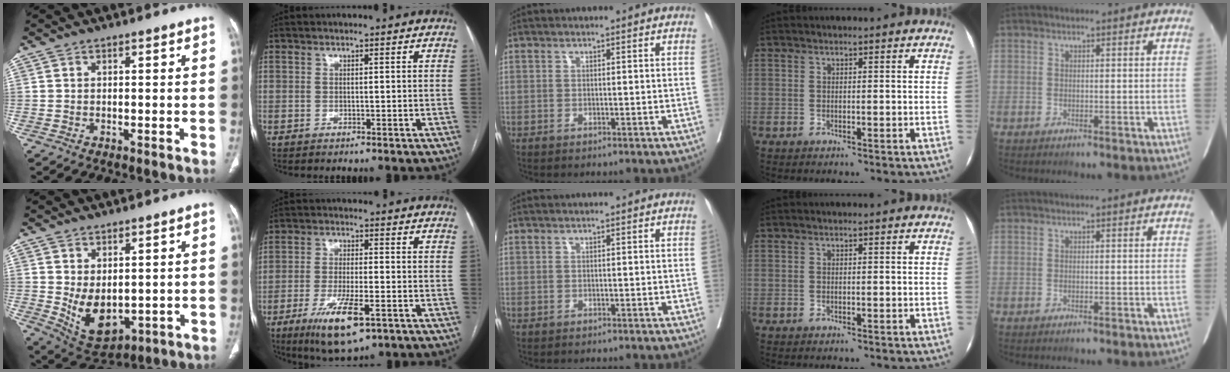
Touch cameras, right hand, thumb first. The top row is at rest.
{"thumb": {"total": 9.2, "force": [0.0, 5.9, 7.1], "torque": [-0.102, -0.014, 0.031]}, "index": {"total": 10.3, "force": [-5.1, 2.3, 8.7], "torque": [-0.163, -0.024, -0.077]}}